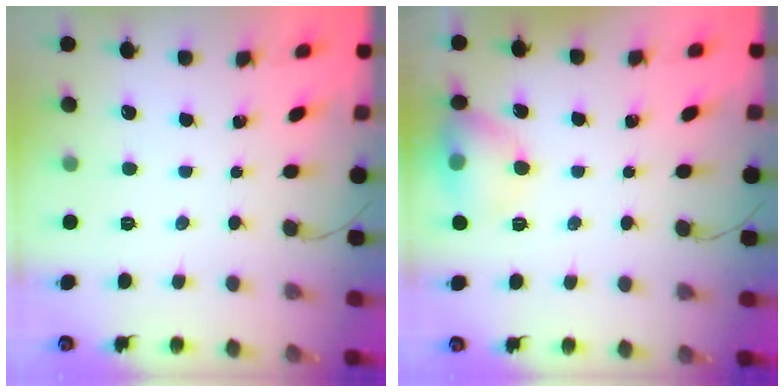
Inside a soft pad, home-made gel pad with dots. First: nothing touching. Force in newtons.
{"total": 10.2, "press": 10.0, "slide": 2.0}